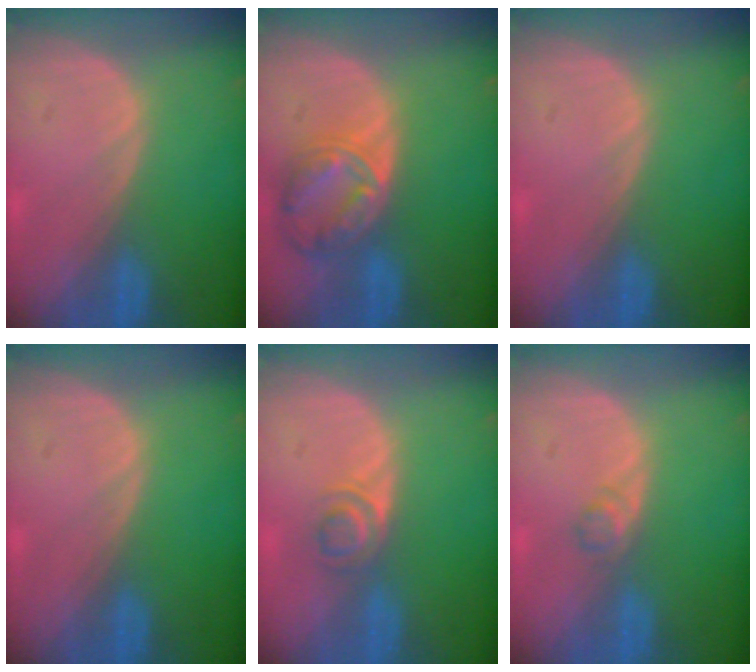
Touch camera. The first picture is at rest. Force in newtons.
{"total": 8.2, "press": 7.0, "slide": 4.2}
{"total": 0.0}
{"total": 0.0}
{"total": 3.1, "press": 2.9, "slide": 0.8}
{"total": 1.6, "press": 1.6, "slide": 0.2}